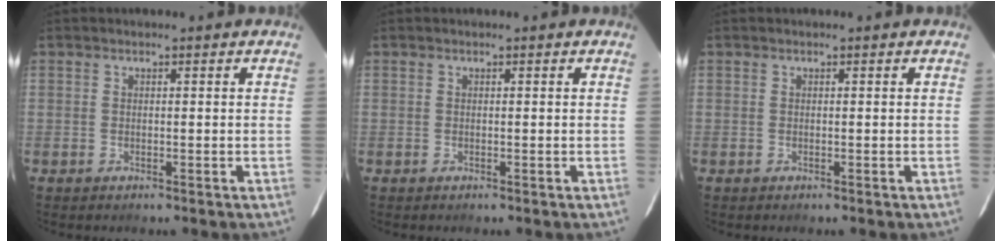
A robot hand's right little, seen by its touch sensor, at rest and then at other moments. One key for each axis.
{"total": 0.0}
{"total": 0.0}